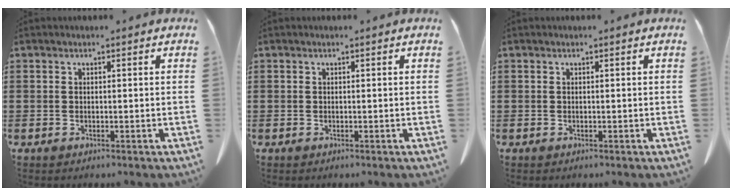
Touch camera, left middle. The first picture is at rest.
{"total": 0.0}
{"total": 0.0}